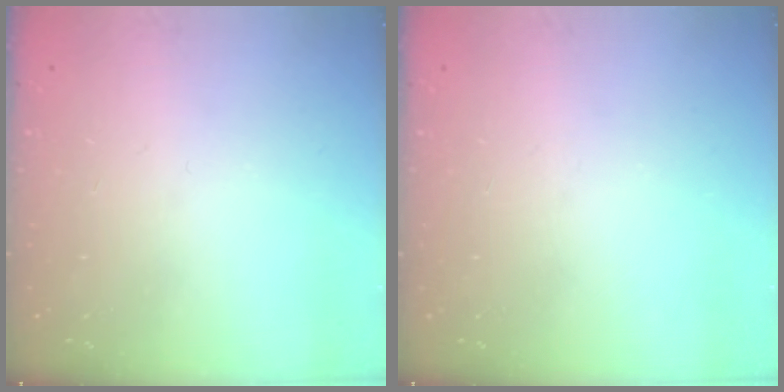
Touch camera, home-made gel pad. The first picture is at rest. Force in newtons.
{"total": 0.0}